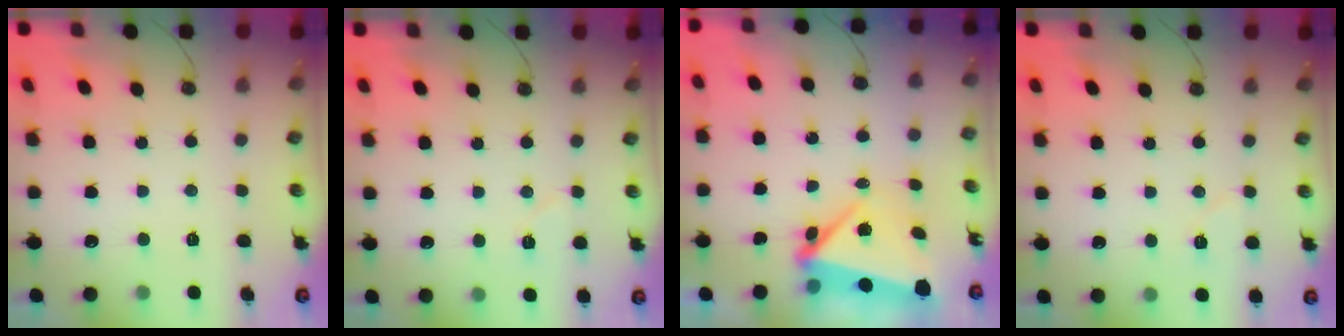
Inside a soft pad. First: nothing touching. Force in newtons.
{"total": 5.4, "press": 5.2, "slide": 1.4}
{"total": 5.5, "press": 5.4, "slide": 0.8}
{"total": 6.8, "press": 4.3, "slide": 5.2}